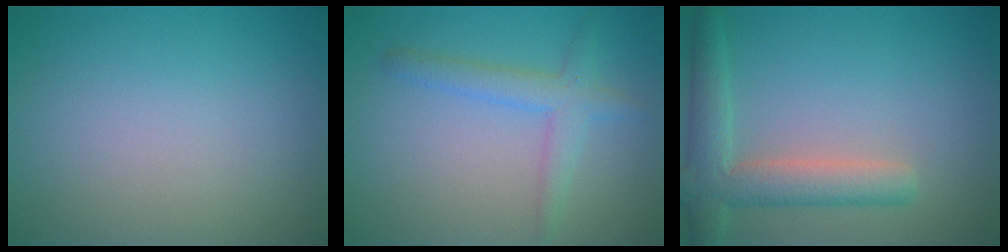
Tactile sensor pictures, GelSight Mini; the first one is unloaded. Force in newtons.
{"total": 2.9, "press": 2.9, "slide": 0.1}
{"total": 4.6, "press": 4.6, "slide": 0.5}